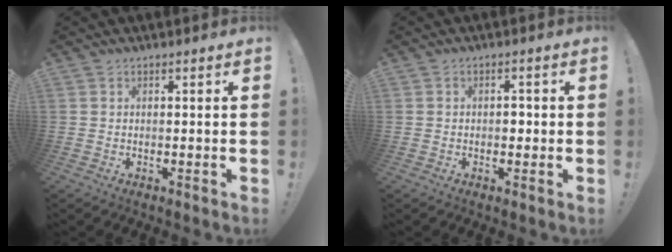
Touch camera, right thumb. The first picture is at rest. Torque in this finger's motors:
{"motor_torque": [0.29, 0.33, 0.07, -0.15, 0.00]}